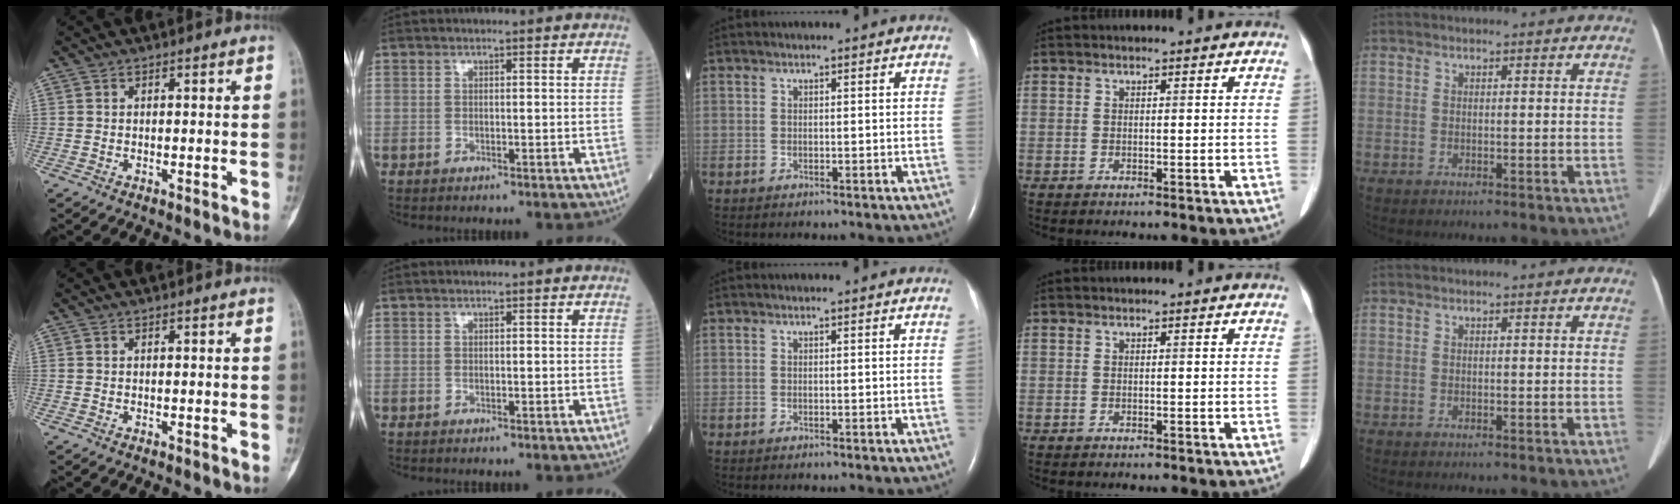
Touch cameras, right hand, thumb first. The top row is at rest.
{}